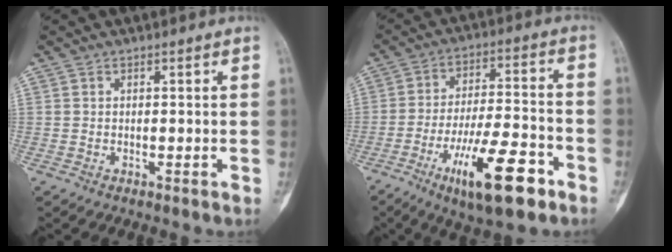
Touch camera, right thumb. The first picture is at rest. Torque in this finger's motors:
{"motor_torque": [0.12, 0.25, 0.15, 0.24, 0.07]}